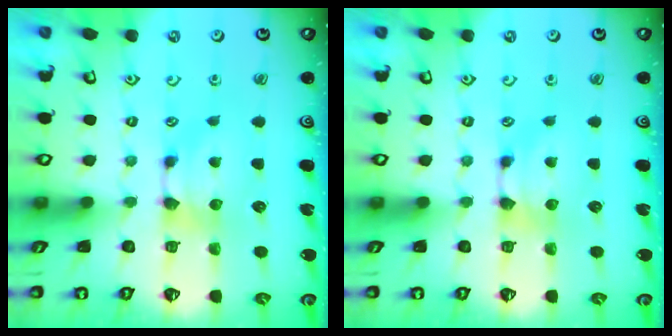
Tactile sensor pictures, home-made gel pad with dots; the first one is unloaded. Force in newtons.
{"total": 0.0}